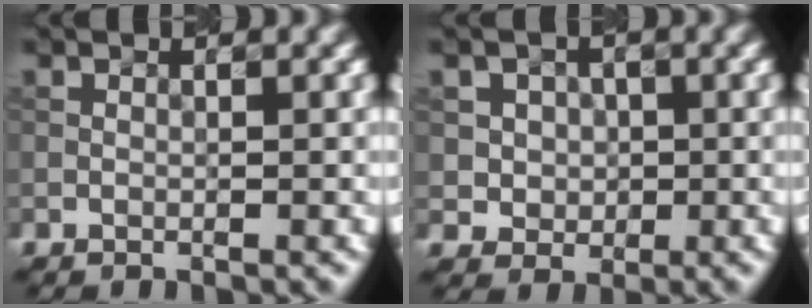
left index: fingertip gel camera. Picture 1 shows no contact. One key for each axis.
{"total": 3.4, "fx": 0.9, "fy": 3.1, "fz": 1.1, "tx": -0.007, "ty": 0.005, "tz": 0.014}